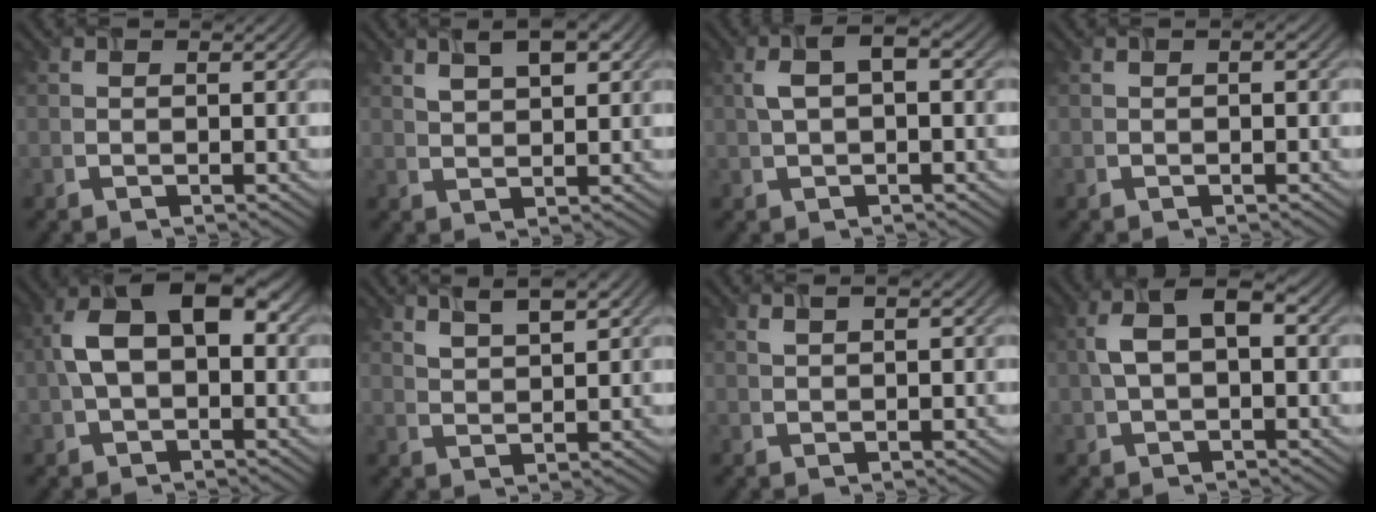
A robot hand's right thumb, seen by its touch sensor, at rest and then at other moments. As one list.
[{"total": 4.7, "force": [2.2, 2.1, 3.6], "torque": [-0.064, 0.007, 0.047]}, {"total": 3.8, "force": [0.2, 1.8, 3.4], "torque": [-0.072, 0.009, 0.006]}, {"total": 0.8, "force": [0.1, 0.2, 0.8], "torque": [-0.011, 0.003, 0.002]}, {"total": 9.2, "force": [0.6, 5.5, 7.4], "torque": [-0.143, 0.015, 0.004]}, {"total": 3.8, "force": [2.5, 1.2, 2.7], "torque": [-0.053, 0.002, 0.053]}, {"total": 0.8, "force": [0.4, 0.1, 0.7], "torque": [-0.011, 0.005, 0.011]}, {"total": 5.4, "force": [0.2, 2.9, 4.6], "torque": [-0.092, 0.012, 0.002]}]